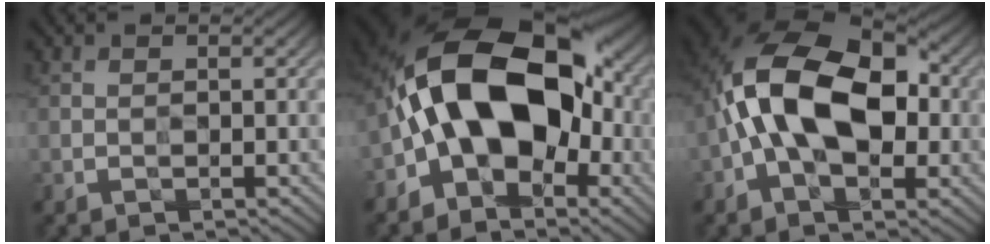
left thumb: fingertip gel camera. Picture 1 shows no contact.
{"total": 14.9, "force": [-1.8, 9.2, 11.6], "torque": [-0.188, 0.026, -0.051]}
{"total": 13.8, "force": [-0.4, 8.0, 11.2], "torque": [-0.210, 0.034, -0.024]}